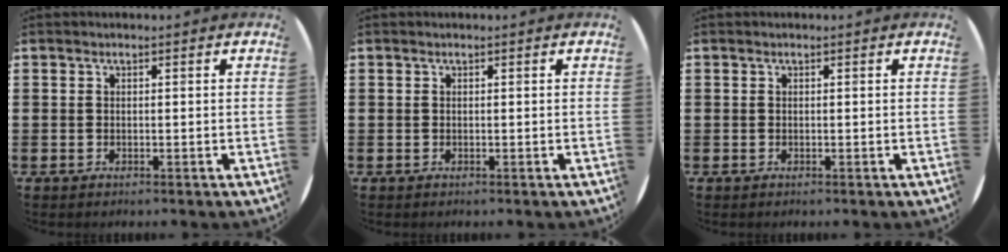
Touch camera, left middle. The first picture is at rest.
{"total": 0.0}
{"total": 0.0}